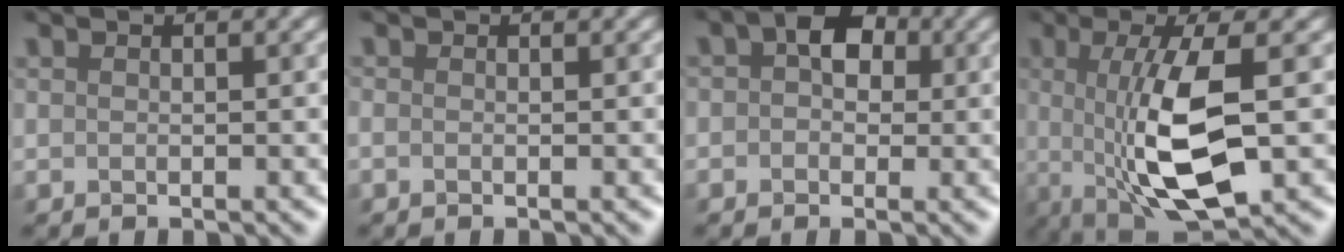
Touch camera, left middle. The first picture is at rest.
{"total": 0.5, "force": [-0.5, 0.0, 0.2], "torque": [-0.004, -0.001, -0.007]}
{"total": 3.2, "force": [0.6, 2.3, 2.2], "torque": [-0.014, 0.016, -0.012]}
{"total": 8.7, "force": [-0.4, 2.4, 8.4], "torque": [-0.152, -0.010, -0.006]}